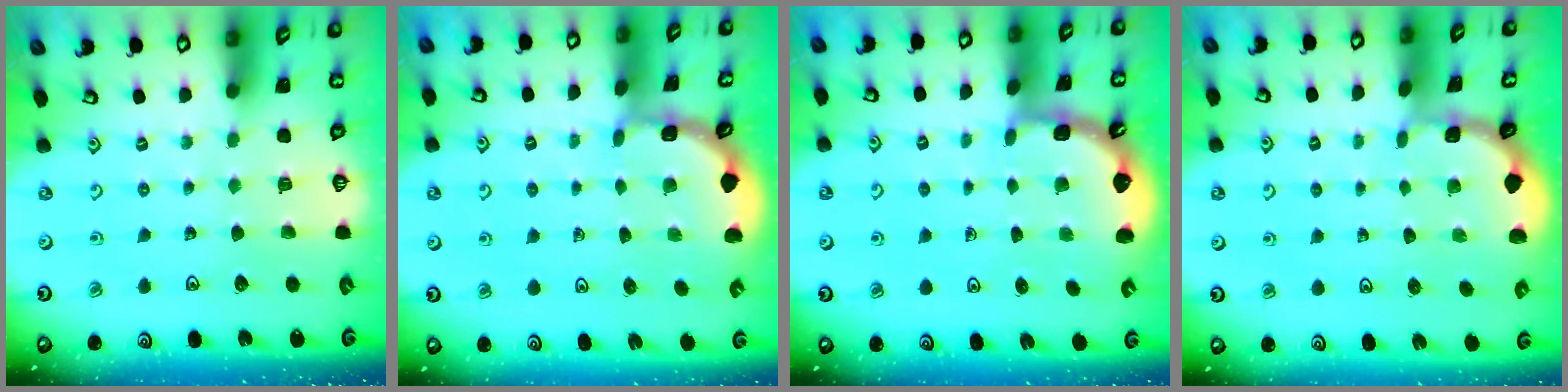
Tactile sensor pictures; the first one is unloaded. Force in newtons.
{"total": 1.8, "press": 1.8, "slide": 0.3}
{"total": 1.9, "press": 1.9, "slide": 0.2}
{"total": 0.8, "press": 0.8, "slide": 0.2}